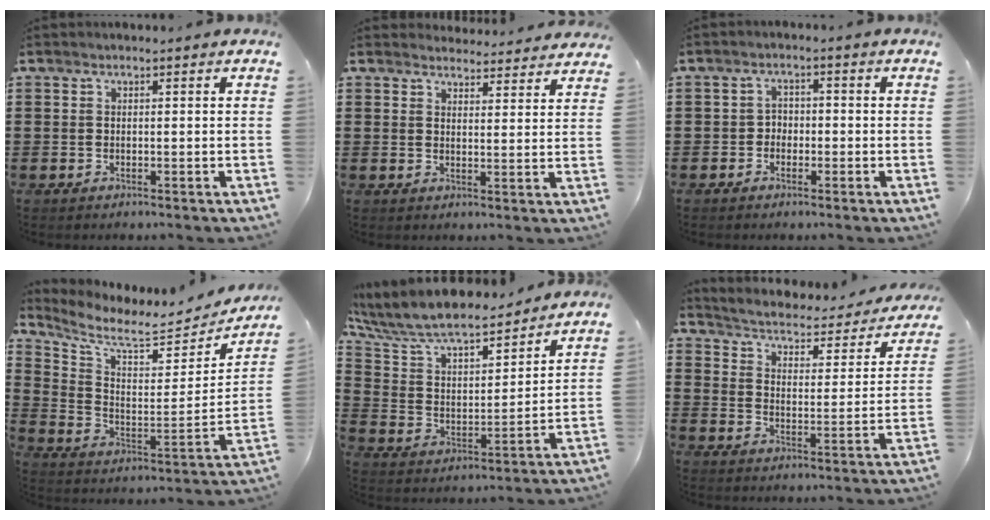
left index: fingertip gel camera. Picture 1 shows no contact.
{"total": 3.8, "force": [3.8, 0.4, 0.3], "torque": [-0.009, -0.021, 0.068]}
{"total": 1.9, "force": [-1.2, 1.4, 0.6], "torque": [-0.016, 0.006, -0.028]}
{"total": 6.8, "force": [6.0, 1.1, 3.1], "torque": [-0.090, -0.051, 0.098]}
{"total": 8.2, "force": [7.2, 1.7, 3.4], "torque": [-0.100, -0.052, 0.121]}
{"total": 2.3, "force": [1.9, 0.5, 1.1], "torque": [-0.038, -0.027, 0.021]}